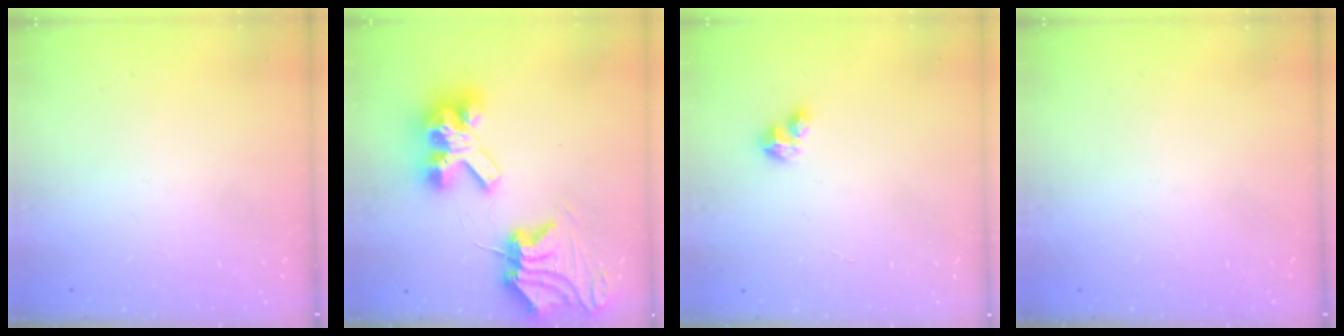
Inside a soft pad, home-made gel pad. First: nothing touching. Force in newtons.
{"total": 14.5, "press": 14.4, "slide": 1.7}
{"total": 2.8, "press": 2.8, "slide": 0.2}
{"total": 0.0}